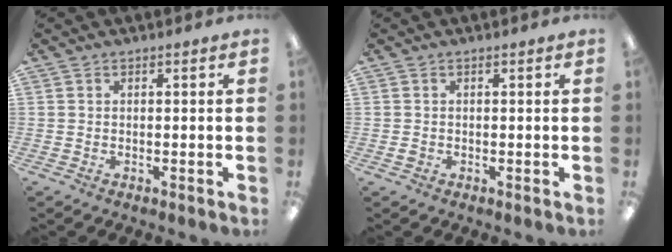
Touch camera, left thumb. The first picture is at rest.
{"total": 0.7, "force": [-0.2, 0.6, 0.2], "torque": [-0.003, 0.002, -0.004]}